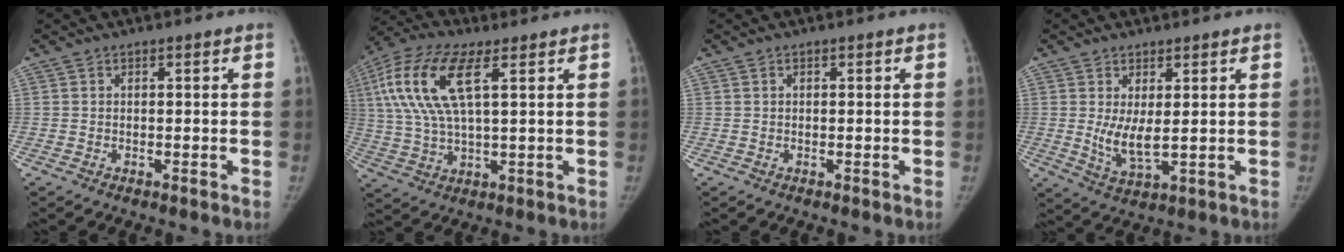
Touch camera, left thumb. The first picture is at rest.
{"total": 15.2, "force": [5.1, 5.8, 13.1], "torque": [-0.295, 0.010, 0.095]}
{"total": 0.0}
{"total": 5.5, "force": [0.7, 2.0, 5.1], "torque": [-0.097, -0.023, 0.022]}